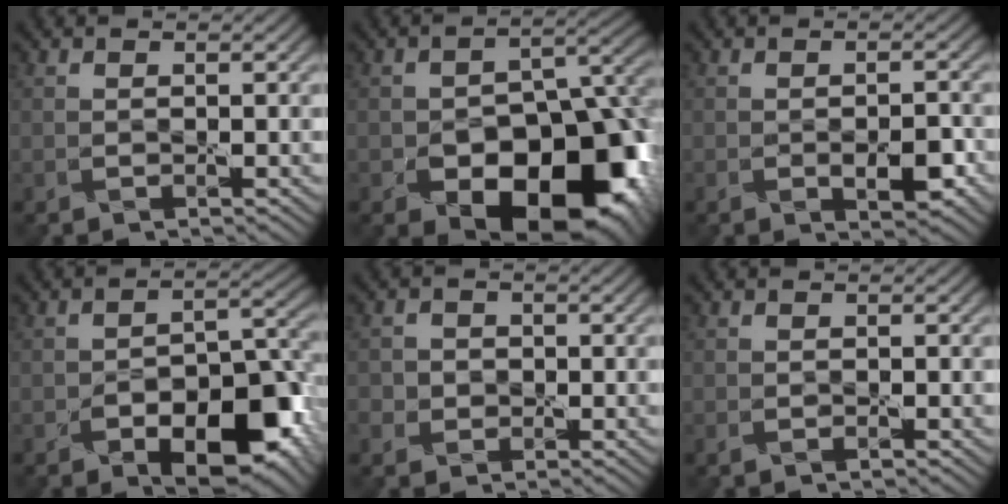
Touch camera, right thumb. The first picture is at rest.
{"total": 17.4, "force": [-8.1, 10.4, 11.2], "torque": [-0.126, -0.022, -0.120]}
{"total": 3.8, "force": [-1.3, 1.8, 3.1], "torque": [-0.048, -0.007, -0.016]}
{"total": 13.0, "force": [-6.6, 6.5, 9.1], "torque": [-0.125, -0.012, -0.100]}
{"total": 2.7, "force": [-0.6, 2.6, 0.6], "torque": [-0.014, -0.002, -0.017]}
{"total": 1.0, "force": [-0.6, 0.5, 0.6], "torque": [-0.013, -0.002, -0.009]}